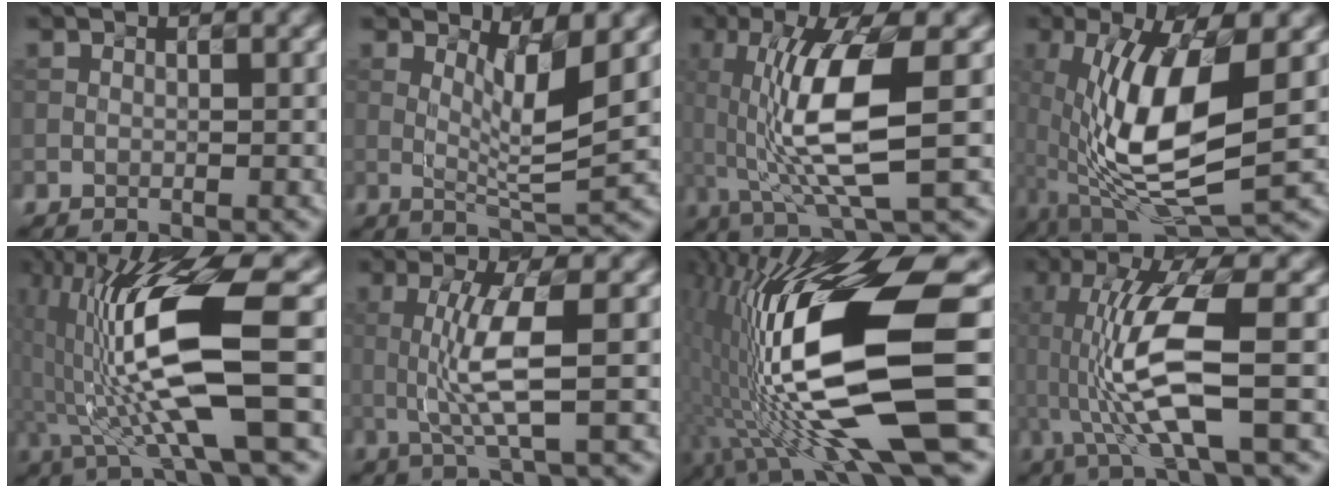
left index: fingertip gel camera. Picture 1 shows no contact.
{"total": 4.4, "force": [1.2, 0.5, 4.2], "torque": [-0.079, -0.010, 0.036]}
{"total": 8.5, "force": [-0.5, 1.9, 8.2], "torque": [-0.158, 0.003, 0.007]}
{"total": 11.2, "force": [-0.9, 4.0, 10.4], "torque": [-0.208, -0.003, -0.006]}
{"total": 11.5, "force": [-0.4, 2.1, 11.3], "torque": [-0.208, 0.007, 0.007]}
{"total": 4.8, "force": [-0.1, 0.5, 4.7], "torque": [-0.105, 0.002, 0.013]}
{"total": 16.1, "force": [-2.7, 3.6, 15.5], "torque": [-0.303, 0.008, -0.029]}
{"total": 8.6, "force": [-1.2, 1.8, 8.3], "torque": [-0.178, 0.005, -0.006]}